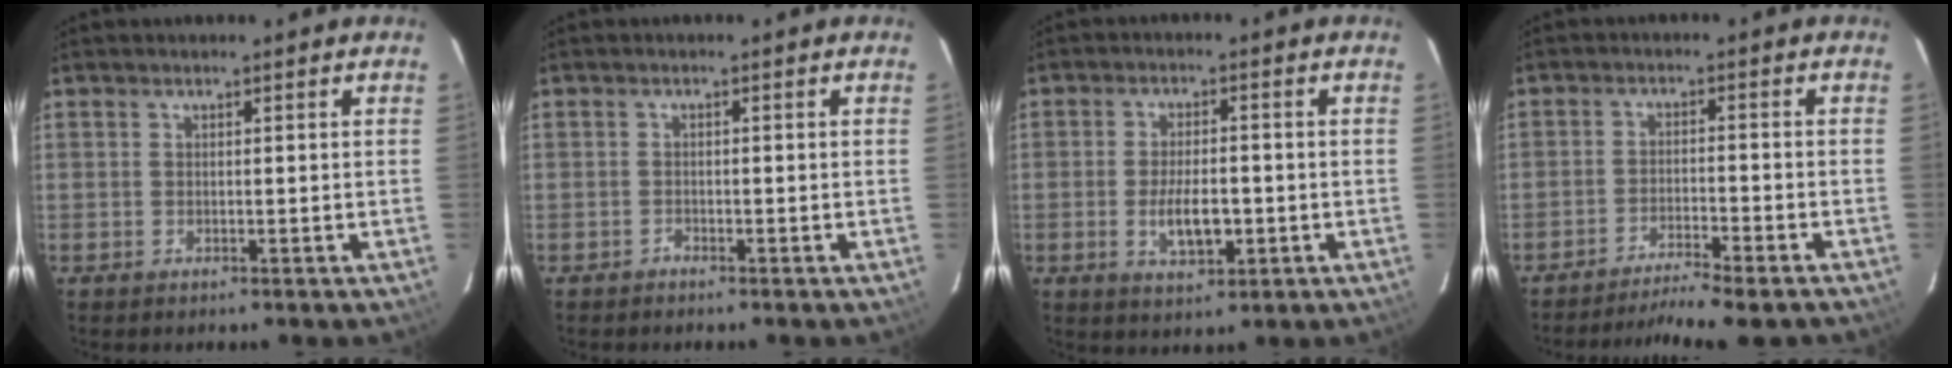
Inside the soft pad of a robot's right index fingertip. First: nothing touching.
{"total": 0.8, "force": [-0.7, 0.2, -0.1], "torque": [0.004, 0.003, -0.015]}
{"total": 6.8, "force": [-1.7, 2.9, 6.0], "torque": [-0.117, -0.005, -0.023]}
{"total": 9.9, "force": [-8.9, 0.1, 4.4], "torque": [-0.092, -0.014, -0.138]}